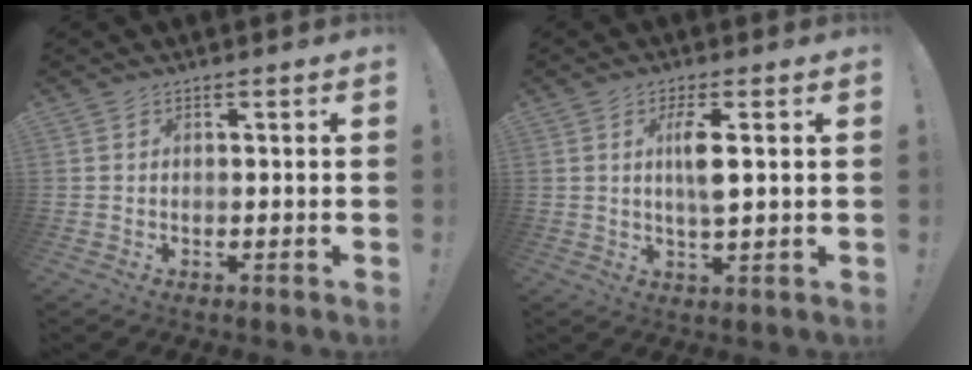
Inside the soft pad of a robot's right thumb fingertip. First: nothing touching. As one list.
[{"total": 6.5, "force": [1.5, 1.2, 6.2], "torque": [-0.107, -0.009, 0.018]}]